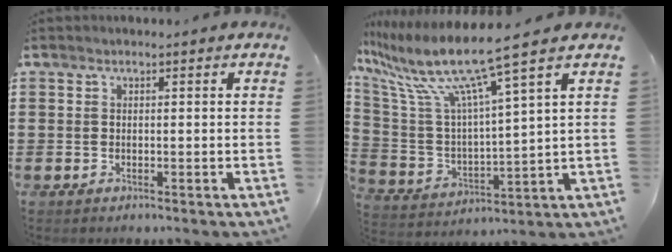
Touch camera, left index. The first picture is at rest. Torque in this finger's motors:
{"motor_torque": [2.14, 0.00, 1.01, 0.21]}